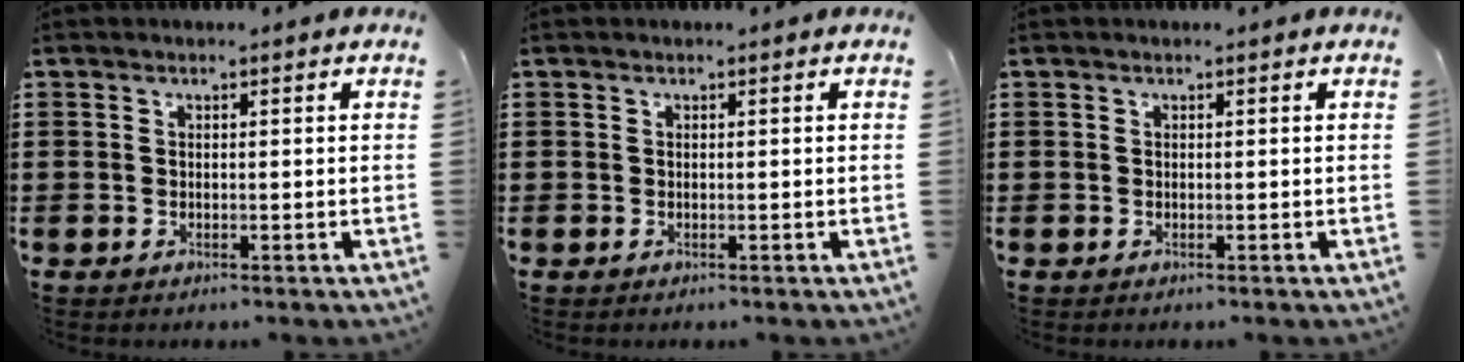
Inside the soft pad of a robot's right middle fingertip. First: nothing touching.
{"total": 0.0}
{"total": 0.0}